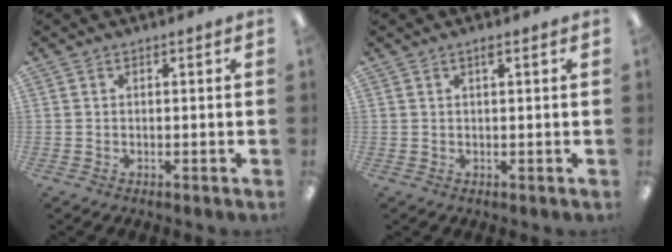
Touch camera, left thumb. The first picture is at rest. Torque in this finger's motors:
{"motor_torque": [-0.17, -0.03, -0.10, -0.09, 0.04]}